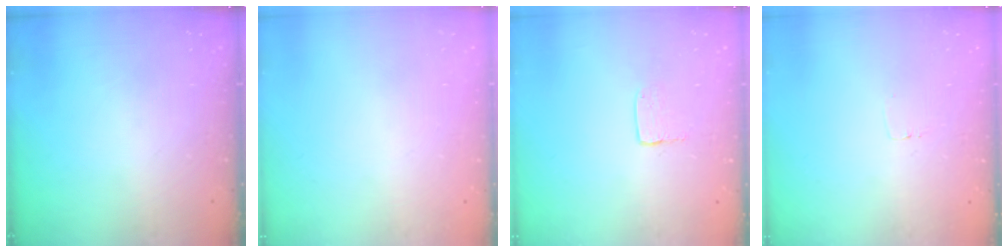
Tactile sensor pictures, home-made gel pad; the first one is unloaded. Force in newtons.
{"total": 0.0}
{"total": 3.4, "press": 3.4, "slide": 0.2}
{"total": 2.3, "press": 2.3, "slide": 0.1}